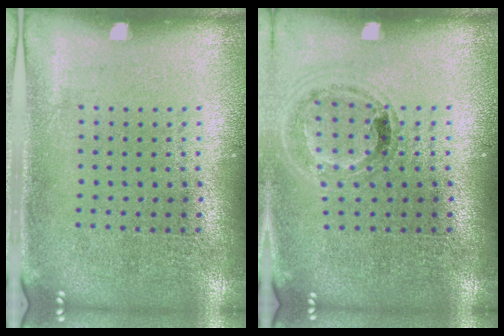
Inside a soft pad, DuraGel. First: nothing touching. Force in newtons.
{"total": 1.0, "press": 1.0, "slide": 0.0}